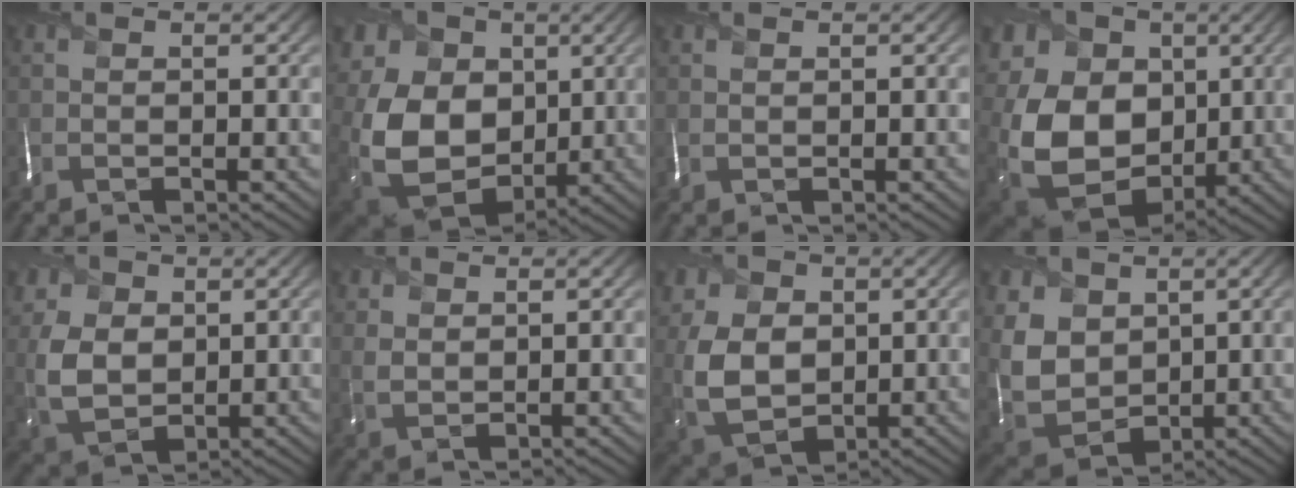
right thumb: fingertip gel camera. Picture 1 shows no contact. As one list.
[{"total": 15.9, "force": [2.5, 11.9, 10.3], "torque": [-0.246, 0.000, 0.074]}, {"total": 1.0, "force": [0.8, -0.5, -0.3], "torque": [0.010, 0.002, 0.019]}, {"total": 17.1, "force": [1.2, 12.8, 11.2], "torque": [-0.258, -0.011, 0.060]}, {"total": 7.7, "force": [2.4, 5.5, 4.7], "torque": [-0.134, -0.002, 0.049]}, {"total": 2.6, "force": [2.2, 1.2, 0.8], "torque": [-0.021, 0.001, 0.050]}, {"total": 9.7, "force": [1.9, 7.1, 6.3], "torque": [-0.167, -0.002, 0.037]}, {"total": 10.4, "force": [3.4, 7.8, 5.9], "torque": [-0.178, 0.004, 0.072]}]